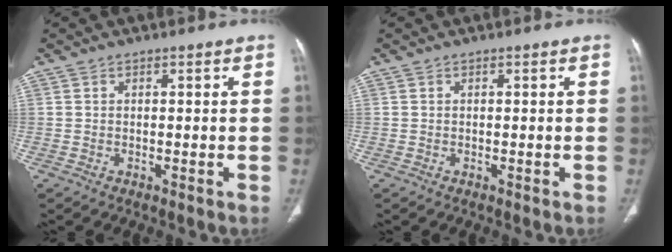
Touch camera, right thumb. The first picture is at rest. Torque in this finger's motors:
{"motor_torque": [0.10, 0.07, -0.17, 0.02, 0.05]}